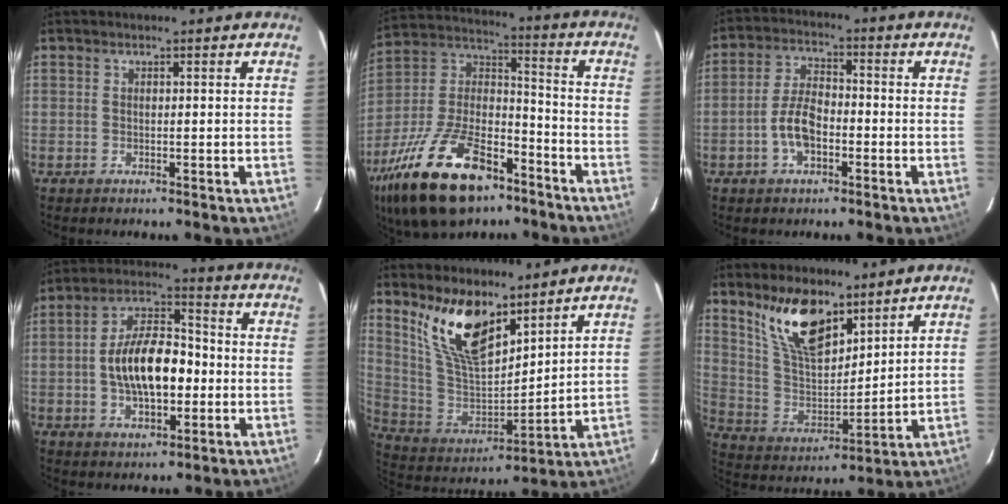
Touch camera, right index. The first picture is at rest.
{"total": 25.6, "force": [-15.4, 11.9, 16.6], "torque": [-0.335, -0.007, -0.260]}
{"total": 6.9, "force": [-2.6, 3.5, 5.4], "torque": [-0.112, 0.011, -0.043]}
{"total": 13.8, "force": [-1.6, 6.8, 11.8], "torque": [-0.214, 0.019, -0.024]}
{"total": 16.0, "force": [10.9, 6.3, 9.9], "torque": [-0.193, -0.001, 0.226]}
{"total": 15.1, "force": [10.2, 6.3, 9.2], "torque": [-0.174, -0.002, 0.206]}